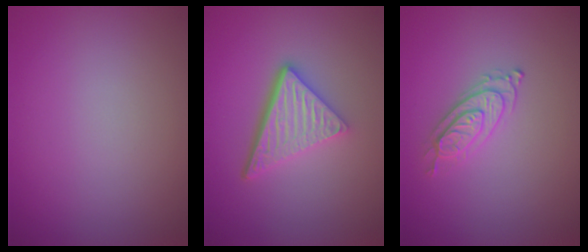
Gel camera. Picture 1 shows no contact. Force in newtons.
{"total": 5.3, "press": 3.6, "slide": 3.9}
{"total": 2.2, "press": 2.2, "slide": 0.4}